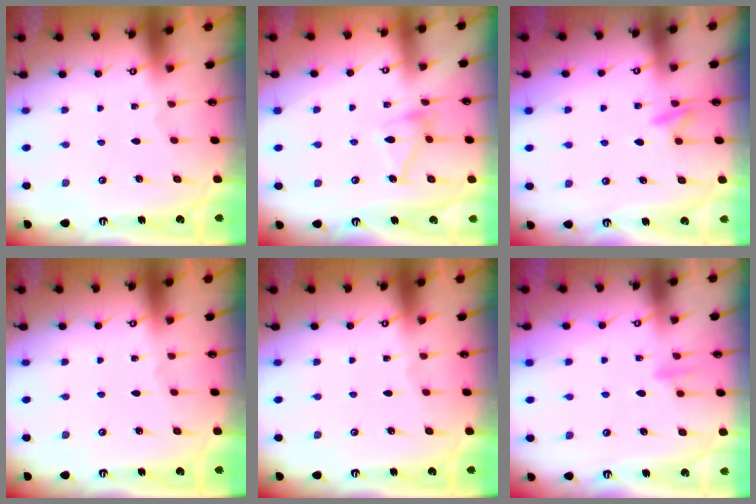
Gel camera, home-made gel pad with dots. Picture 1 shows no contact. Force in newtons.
{"total": 12.5, "press": 12.5, "slide": 0.3}
{"total": 8.7, "press": 8.6, "slide": 0.8}
{"total": 0.0}
{"total": 0.0}
{"total": 8.7, "press": 8.6, "slide": 1.3}